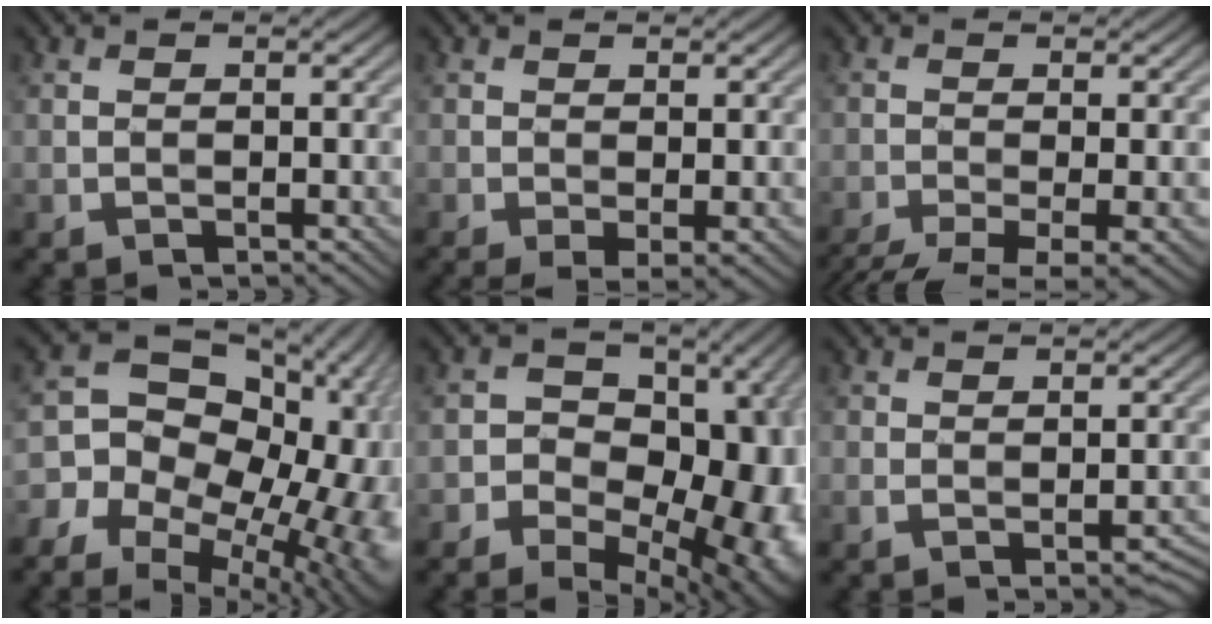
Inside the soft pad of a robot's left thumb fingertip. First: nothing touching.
{"total": 2.6, "force": [-0.7, 0.5, 2.5], "torque": [-0.054, -0.007, -0.012]}
{"total": 6.6, "force": [-4.2, 1.7, 4.8], "torque": [-0.087, -0.019, -0.067]}
{"total": 21.5, "force": [-7.2, 16.9, 11.3], "torque": [-0.188, -0.027, -0.098]}
{"total": 19.2, "force": [-7.1, 13.3, 11.8], "torque": [-0.126, -0.006, -0.095]}
{"total": 1.6, "force": [-0.8, 0.2, 1.3], "torque": [-0.022, 0.003, -0.013]}